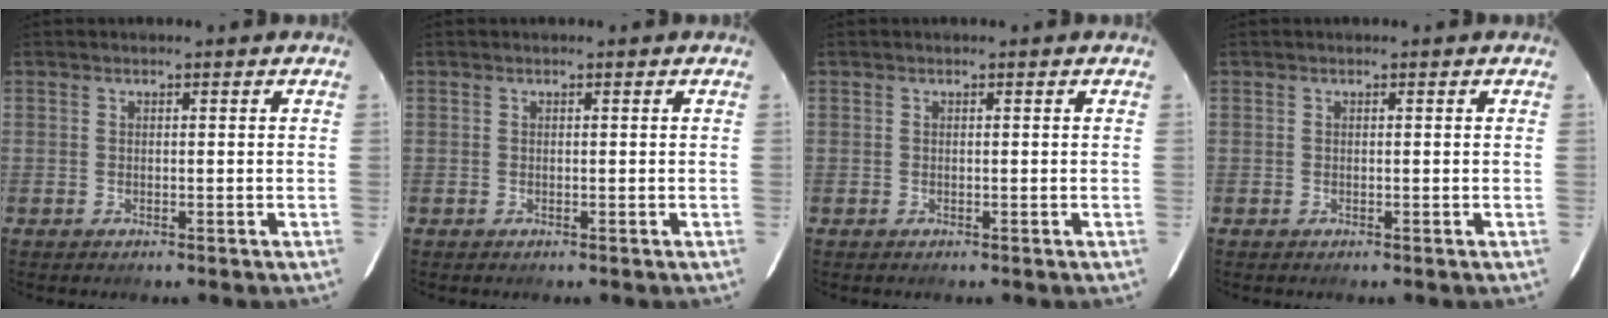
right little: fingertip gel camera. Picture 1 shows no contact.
{"total": 0.0}
{"total": 0.0}
{"total": 0.0}